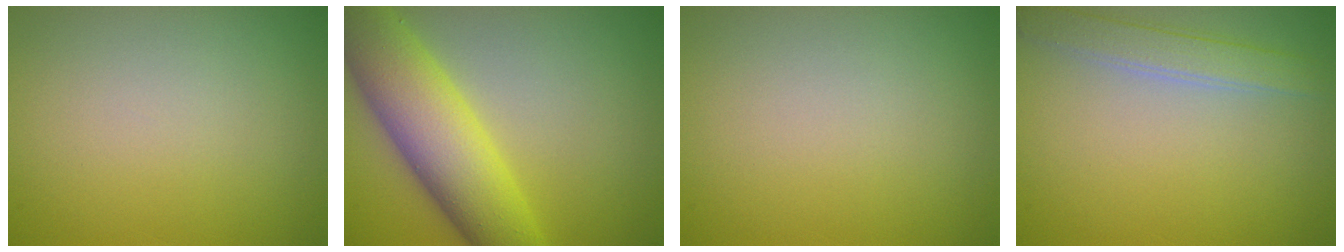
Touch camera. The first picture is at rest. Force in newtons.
{"total": 8.9, "press": 8.9, "slide": 0.1}
{"total": 0.0}
{"total": 2.6, "press": 2.6, "slide": 0.2}